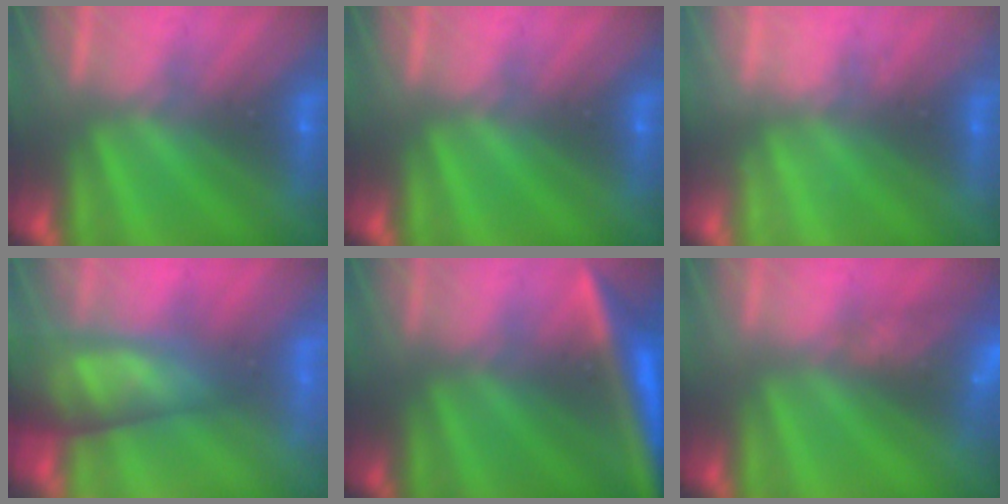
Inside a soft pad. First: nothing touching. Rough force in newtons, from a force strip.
{"total": 0.0}
{"total": 2.2}
{"total": 7.6}
{"total": 5.8}
{"total": 8.8}